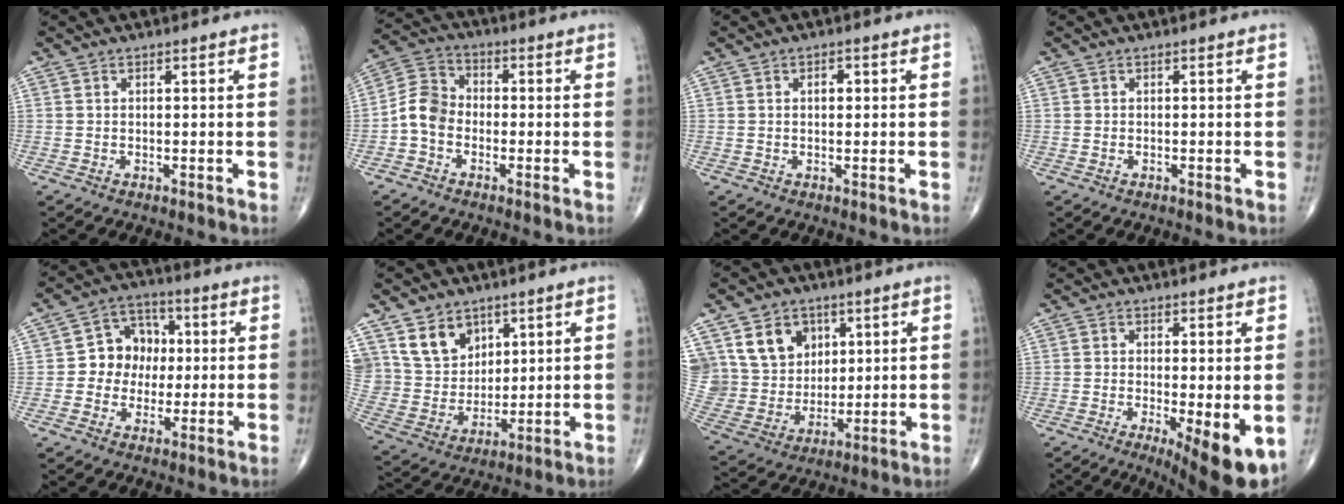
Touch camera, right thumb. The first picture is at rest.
{"total": 6.6, "force": [-1.9, 5.1, 3.8], "torque": [-0.060, 0.026, -0.052]}
{"total": 1.9, "force": [0.4, 1.1, 1.5], "torque": [-0.020, 0.004, 0.005]}
{"total": 0.0}
{"total": 8.8, "force": [0.1, 7.6, 4.5], "torque": [-0.027, 0.021, -0.009]}
{"total": 11.3, "force": [6.7, 8.2, 4.0], "torque": [-0.043, -0.040, 0.140]}
{"total": 15.4, "force": [6.7, 12.2, 6.6], "torque": [-0.094, -0.013, 0.141]}
{"total": 9.9, "force": [-3.2, 2.6, 9.0], "torque": [-0.125, -0.022, -0.045]}